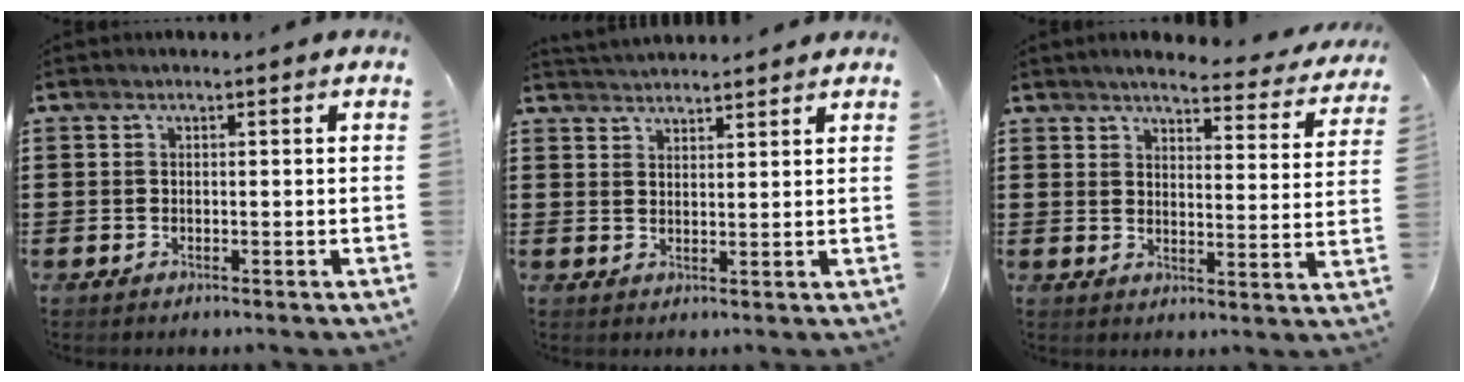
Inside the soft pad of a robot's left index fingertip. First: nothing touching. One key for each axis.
{"total": 2.6, "fx": 2.6, "fy": -0.2, "fz": -0.1, "tx": -0.006, "ty": -0.007, "tz": 0.051}
{"total": 4.0, "fx": 3.7, "fy": 0.1, "fz": 1.4, "tx": -0.037, "ty": -0.027, "tz": 0.060}